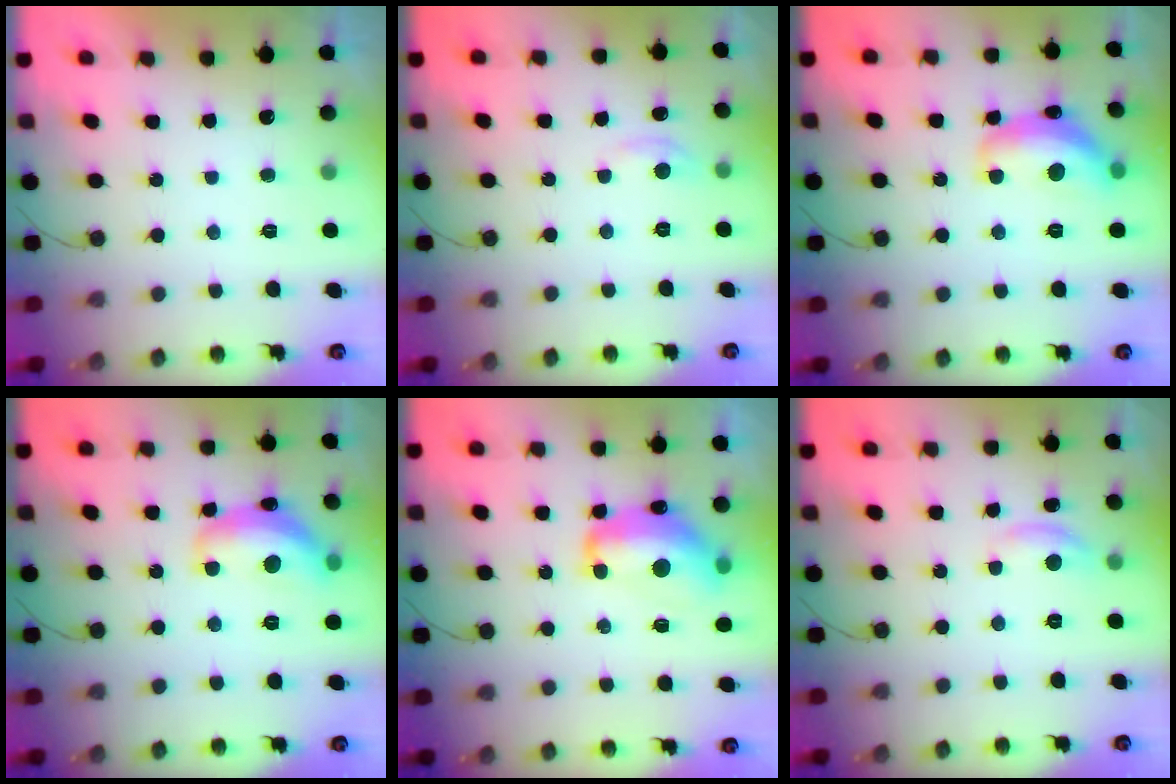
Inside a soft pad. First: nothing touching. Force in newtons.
{"total": 3.1, "press": 3.1, "slide": 0.5}
{"total": 14.4, "press": 14.4, "slide": 0.6}
{"total": 14.4, "press": 14.4, "slide": 0.6}
{"total": 14.3, "press": 14.2, "slide": 1.3}
{"total": 5.8, "press": 5.8, "slide": 0.3}